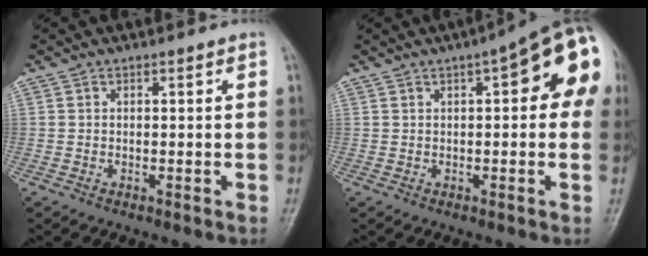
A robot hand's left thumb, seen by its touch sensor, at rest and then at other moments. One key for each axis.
{"total": 13.6, "fx": 4.0, "fy": 4.9, "fz": 12.0, "tx": -0.123, "ty": 0.024, "tz": 0.038}